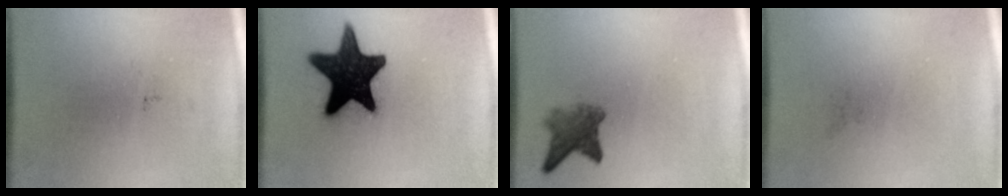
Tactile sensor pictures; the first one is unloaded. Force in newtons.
{"total": 18.0}
{"total": 3.9}
{"total": 0.0}